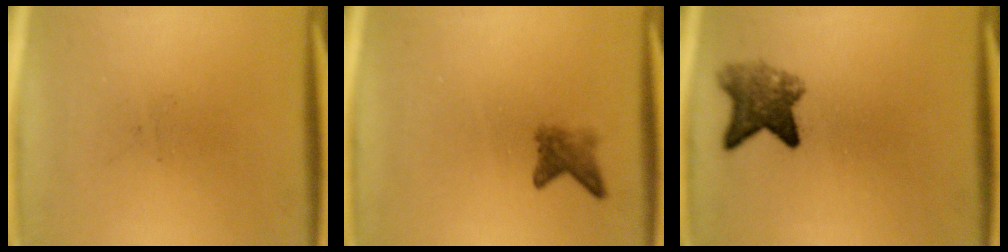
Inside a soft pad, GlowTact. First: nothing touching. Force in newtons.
{"total": 2.3}
{"total": 5.6}